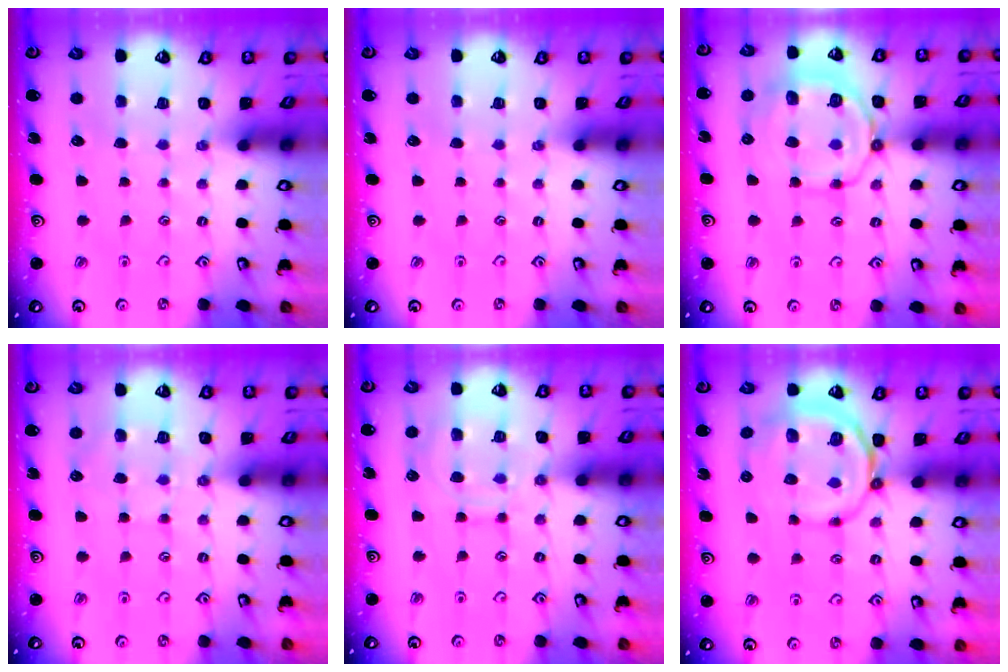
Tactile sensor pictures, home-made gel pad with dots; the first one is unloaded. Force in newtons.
{"total": 0.0}
{"total": 10.4, "press": 10.3, "slide": 1.4}
{"total": 7.2, "press": 7.2, "slide": 1.0}
{"total": 11.2, "press": 11.1, "slide": 1.1}
{"total": 9.9, "press": 9.7, "slide": 1.8}